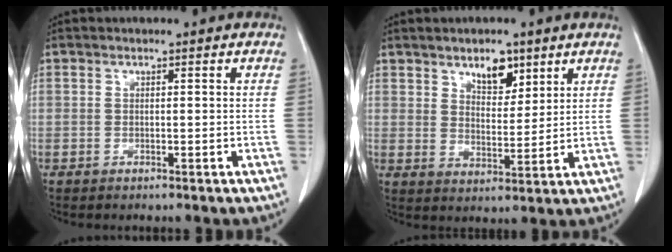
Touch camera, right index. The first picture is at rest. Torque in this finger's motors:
{"motor_torque": [0.22, 0.21, 0.09, 0.03]}